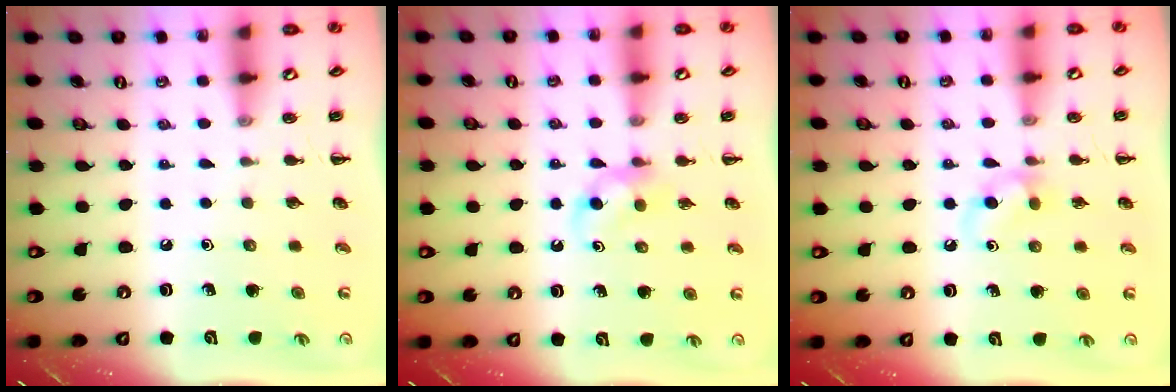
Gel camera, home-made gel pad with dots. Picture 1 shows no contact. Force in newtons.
{"total": 3.7, "press": 3.5, "slide": 1.2}
{"total": 5.3, "press": 5.0, "slide": 1.8}